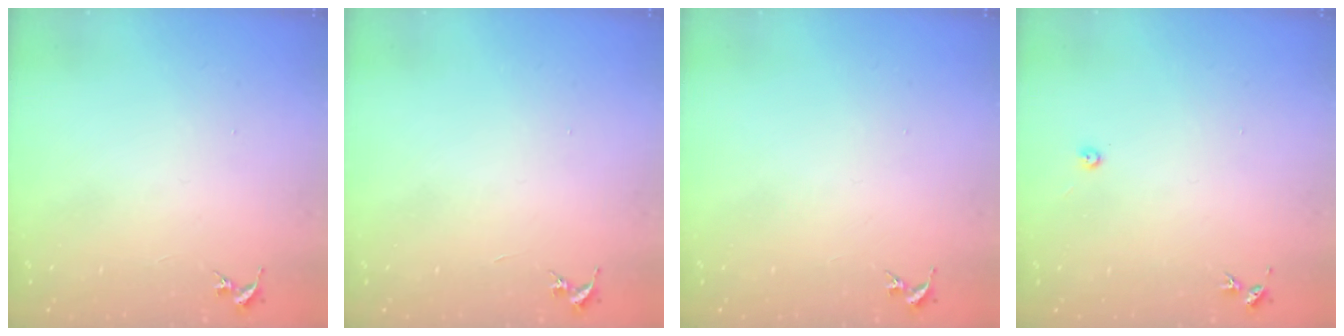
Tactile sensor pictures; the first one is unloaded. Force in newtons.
{"total": 0.0}
{"total": 0.0}
{"total": 3.0, "press": 3.0, "slide": 0.4}